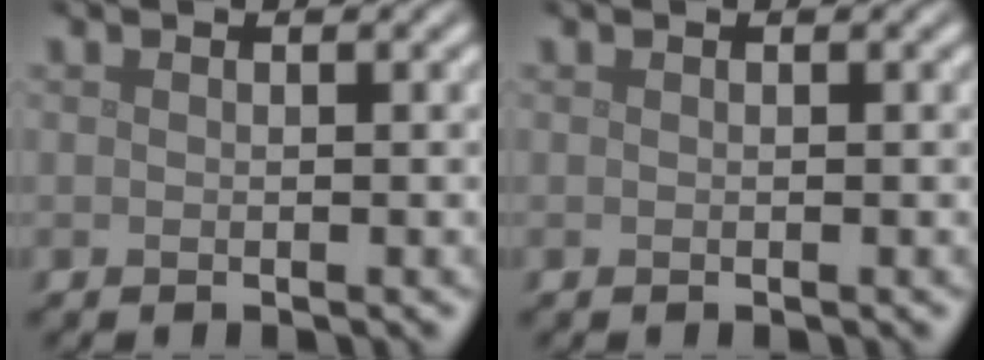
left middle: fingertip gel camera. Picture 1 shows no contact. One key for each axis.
{"total": 0.0}